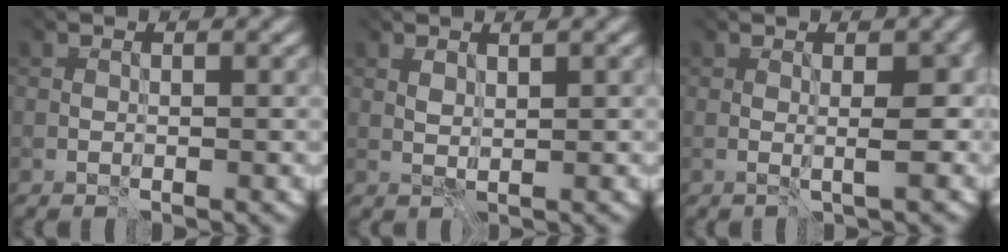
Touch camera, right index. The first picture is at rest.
{"total": 1.5, "force": [1.3, 0.5, 0.8], "torque": [-0.016, 0.004, 0.024]}
{"total": 1.7, "force": [-1.0, -0.1, 1.4], "torque": [-0.010, 0.005, -0.006]}